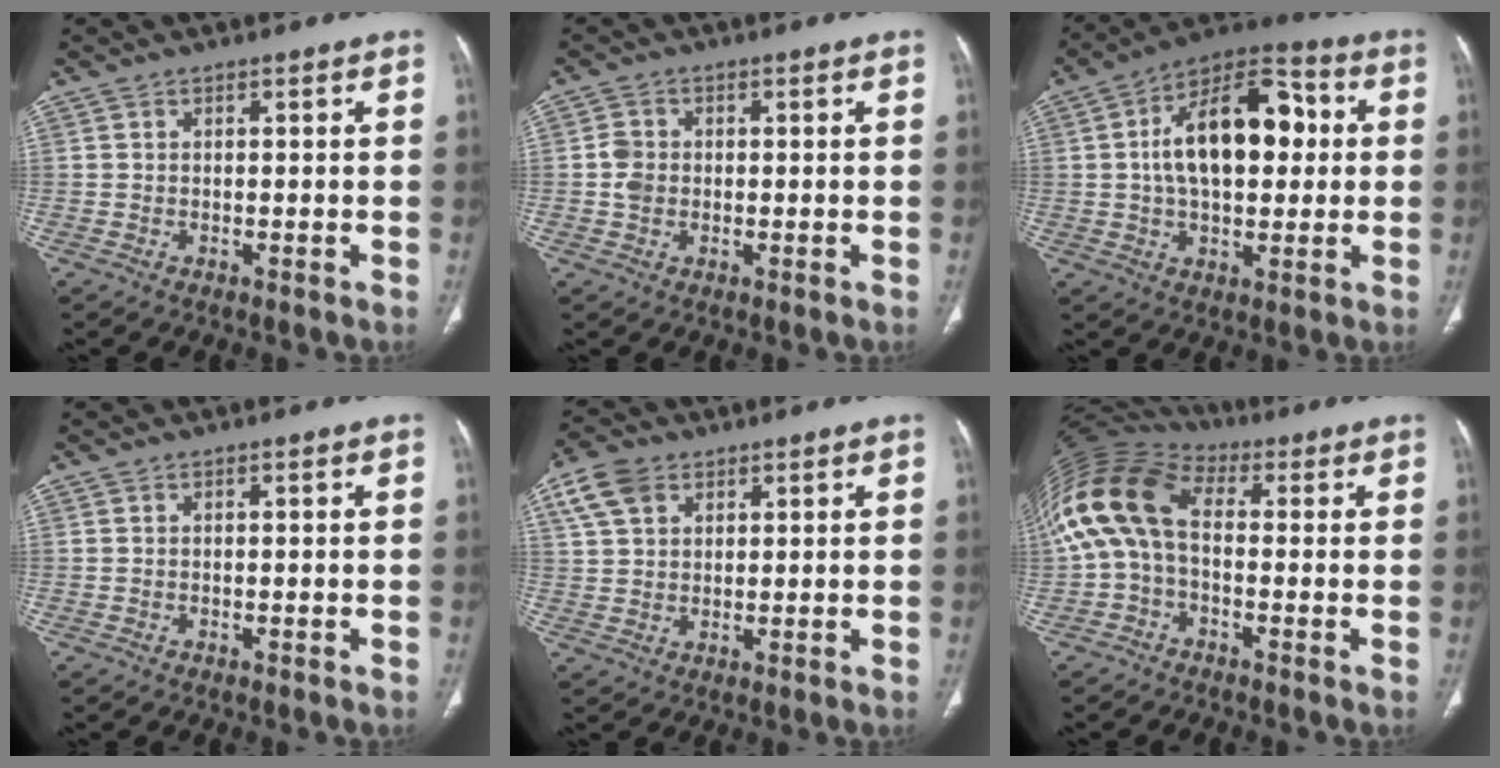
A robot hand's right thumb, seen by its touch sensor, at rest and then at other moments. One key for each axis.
{"total": 3.1, "fx": -0.2, "fy": 2.6, "fz": 1.7, "tx": -0.028, "ty": 0.007, "tz": -0.008}
{"total": 18.5, "fx": 2.3, "fy": 10.2, "fz": 15.3, "tx": -0.224, "ty": 0.029, "tz": 0.030}
{"total": 0.0}
{"total": 7.1, "fx": 3.4, "fy": 4.9, "fz": 3.9, "tx": -0.068, "ty": 0.002, "tz": 0.068}
{"total": 14.3, "fx": 0.4, "fy": 8.7, "fz": 11.4, "tx": -0.237, "ty": 0.043, "tz": -0.007}